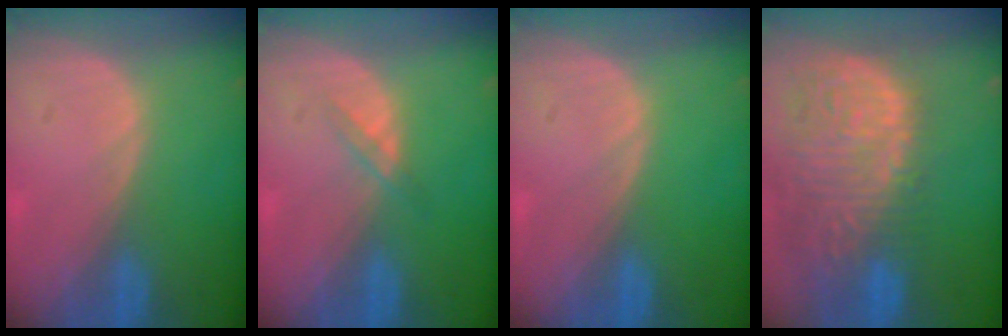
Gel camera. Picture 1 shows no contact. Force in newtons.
{"total": 1.5, "press": 1.5, "slide": 0.1}
{"total": 0.0}
{"total": 14.9, "press": 12.4, "slide": 8.4}